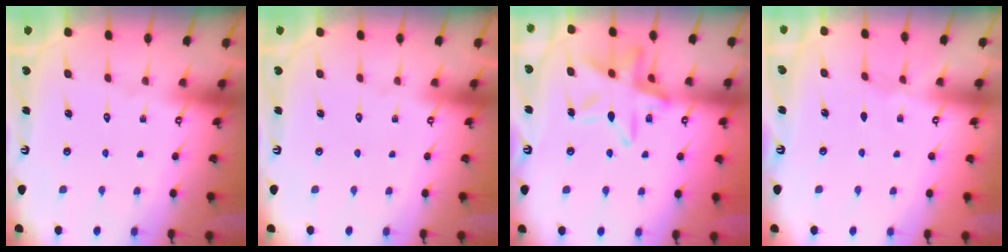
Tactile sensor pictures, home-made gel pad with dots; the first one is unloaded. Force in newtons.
{"total": 0.0}
{"total": 15.4, "press": 15.4, "slide": 1.3}
{"total": 2.3, "press": 2.3, "slide": 0.4}